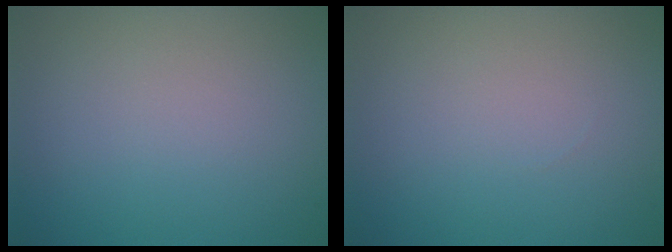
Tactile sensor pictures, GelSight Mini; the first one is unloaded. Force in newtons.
{"total": 0.0}